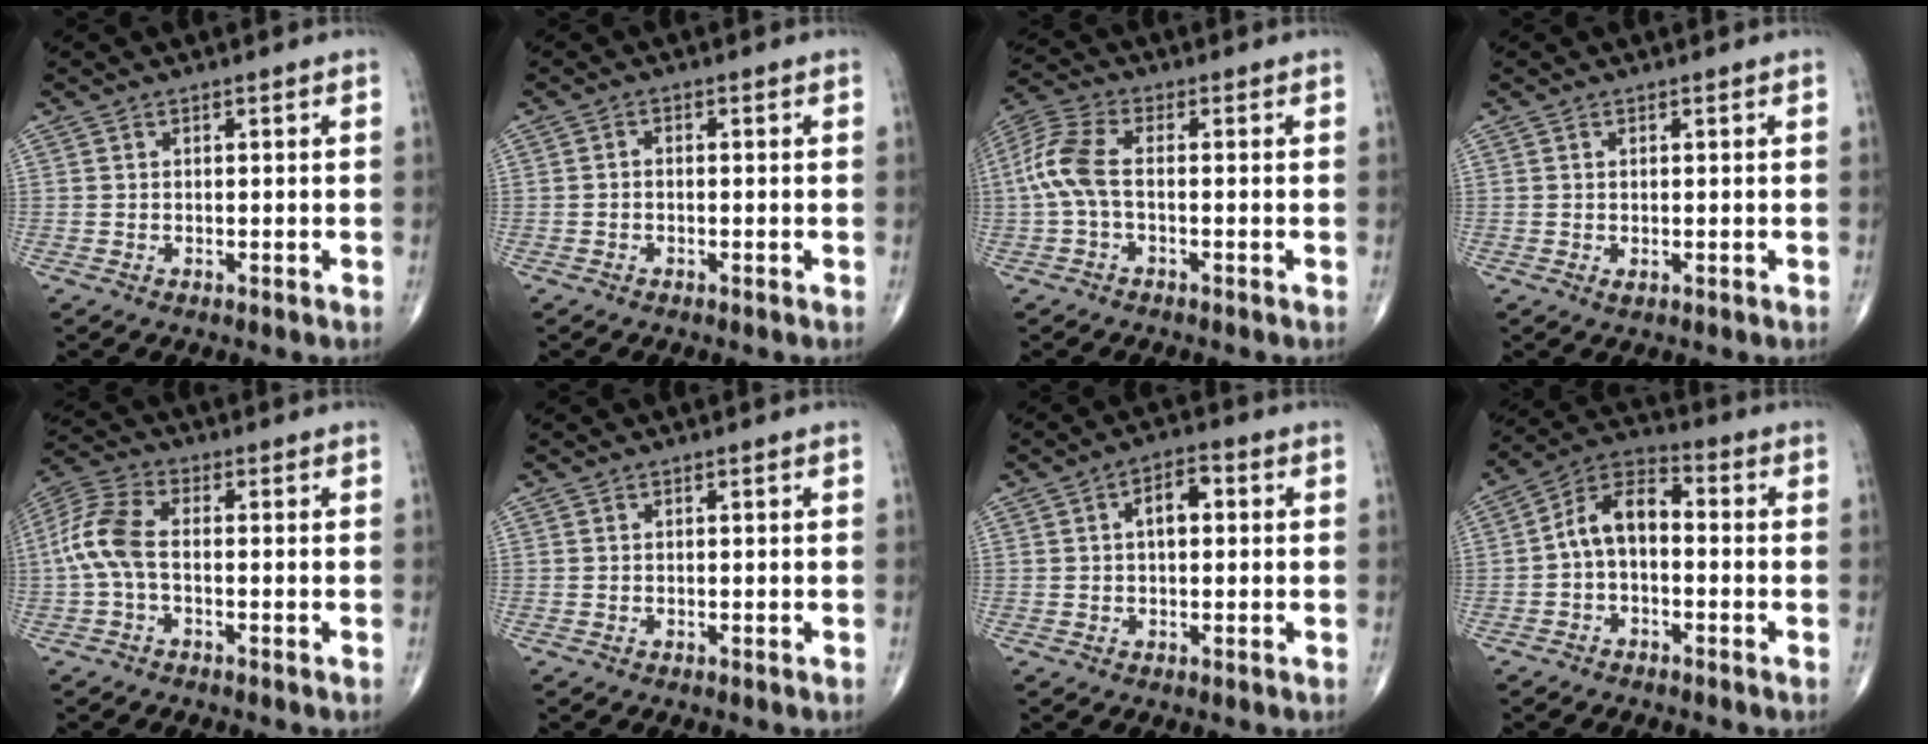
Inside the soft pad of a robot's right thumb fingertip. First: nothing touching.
{"total": 0.9, "force": [-0.3, 0.6, 0.6], "torque": [-0.008, 0.004, -0.009]}
{"total": 7.6, "force": [-0.7, 3.4, 6.8], "torque": [-0.171, 0.022, -0.022]}
{"total": 0.8, "force": [-0.1, 0.4, 0.7], "torque": [-0.014, -0.002, 0.001]}
{"total": 8.3, "force": [-0.9, 4.1, 7.2], "torque": [-0.170, 0.024, -0.028]}
{"total": 0.0}
{"total": 5.1, "force": [0.8, 2.7, 4.2], "torque": [-0.059, 0.015, 0.005]}
{"total": 8.8, "force": [-0.8, 5.3, 6.9], "torque": [-0.111, 0.037, -0.030]}